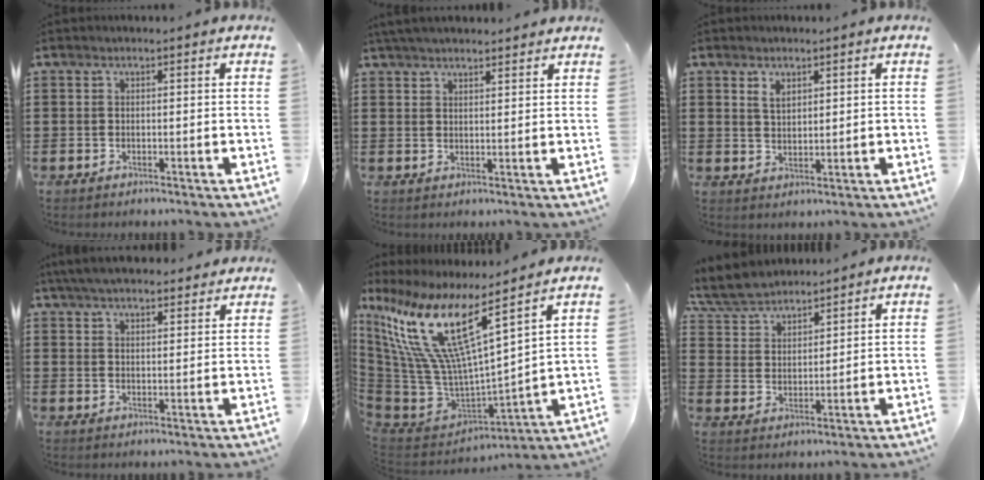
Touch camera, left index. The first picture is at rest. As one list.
[{"total": 3.4, "force": [3.2, 0.3, 1.1], "torque": [-0.029, -0.001, 0.061]}, {"total": 2.4, "force": [1.6, 1.2, 1.3], "torque": [-0.021, 0.001, 0.028]}, {"total": 5.1, "force": [4.8, 0.8, 1.6], "torque": [-0.044, -0.009, 0.089]}, {"total": 14.9, "force": [8.5, 3.1, 11.8], "torque": [-0.293, -0.075, 0.132]}, {"total": 6.2, "force": [5.8, 1.6, 1.5], "torque": [-0.055, -0.013, 0.106]}]